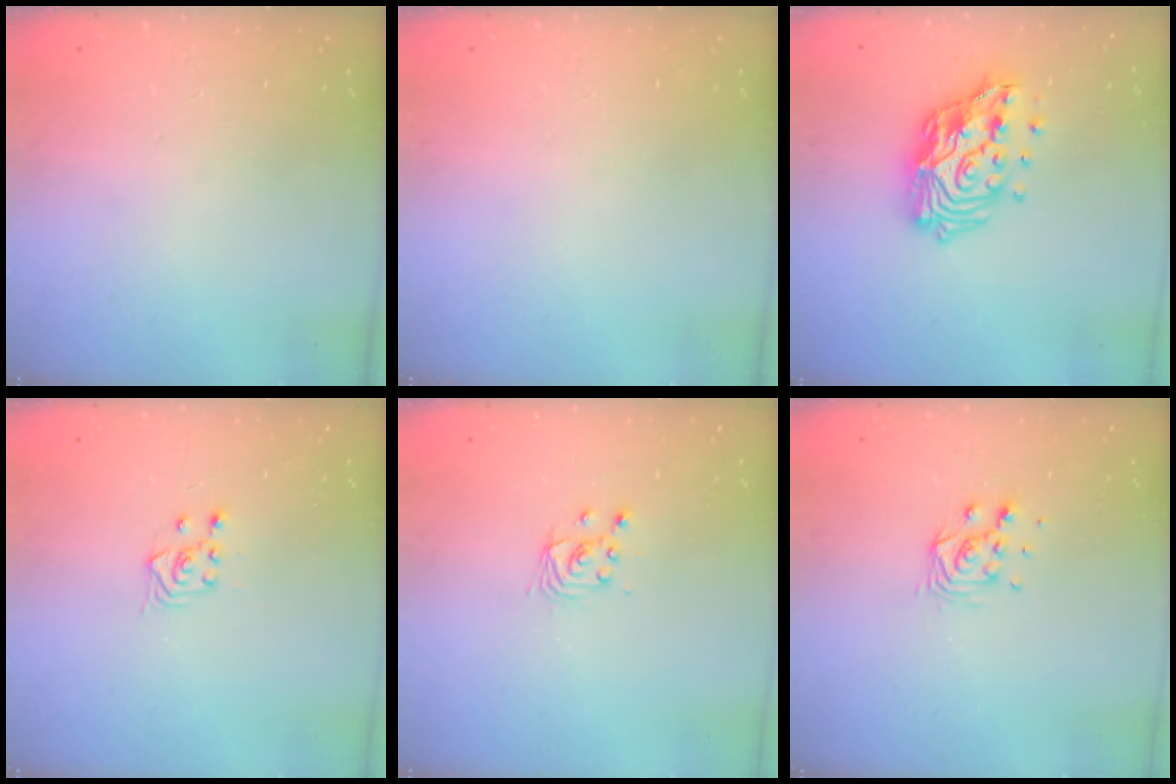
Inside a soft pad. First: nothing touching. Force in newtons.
{"total": 0.0}
{"total": 16.3, "press": 16.2, "slide": 1.6}
{"total": 3.2, "press": 2.9, "slide": 1.4}
{"total": 2.9, "press": 2.9, "slide": 0.0}
{"total": 7.0, "press": 7.0, "slide": 0.5}